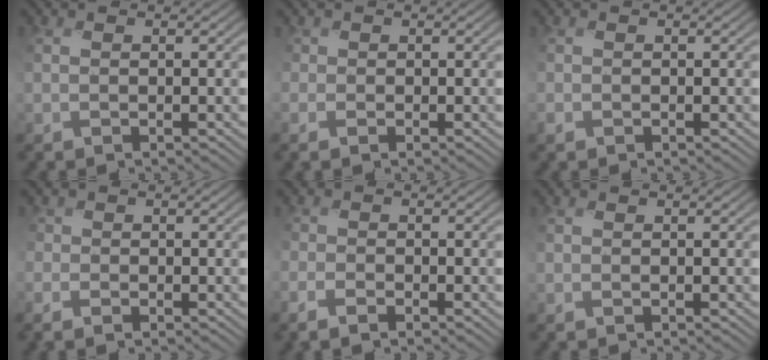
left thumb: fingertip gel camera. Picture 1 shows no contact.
{"total": 1.7, "force": [-0.6, 1.4, 0.7], "torque": [-0.017, -0.007, -0.015]}
{"total": 0.8, "force": [-0.4, 0.6, 0.0], "torque": [-0.002, -0.005, -0.011]}
{"total": 2.2, "force": [-1.2, 1.7, 0.9], "torque": [-0.024, -0.010, -0.030]}
{"total": 2.8, "force": [-2.0, 1.3, 1.5], "torque": [-0.033, -0.007, -0.044]}
{"total": 0.0}